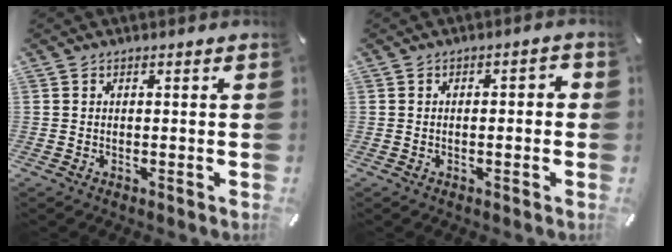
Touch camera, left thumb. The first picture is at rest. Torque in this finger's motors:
{"motor_torque": [-0.14, 0.02, -0.17, 0.10, 0.06]}